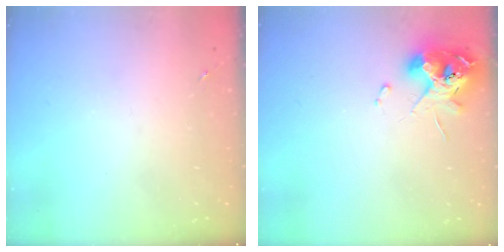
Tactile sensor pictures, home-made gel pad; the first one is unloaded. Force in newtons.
{"total": 10.9, "press": 10.8, "slide": 1.8}